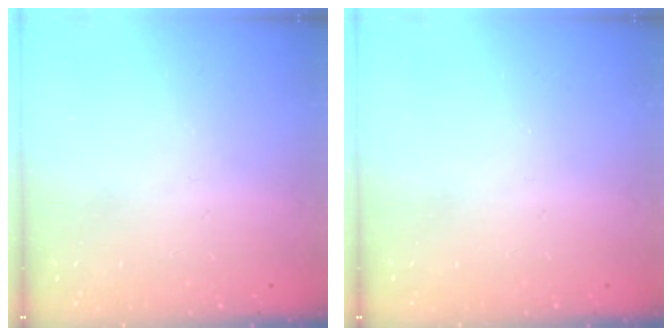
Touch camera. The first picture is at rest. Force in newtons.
{"total": 0.0}